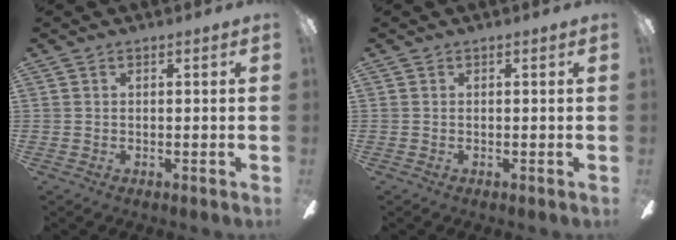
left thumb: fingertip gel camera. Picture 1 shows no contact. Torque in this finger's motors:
{"motor_torque": [0.00, 0.00, 0.01, -0.01, 0.00]}